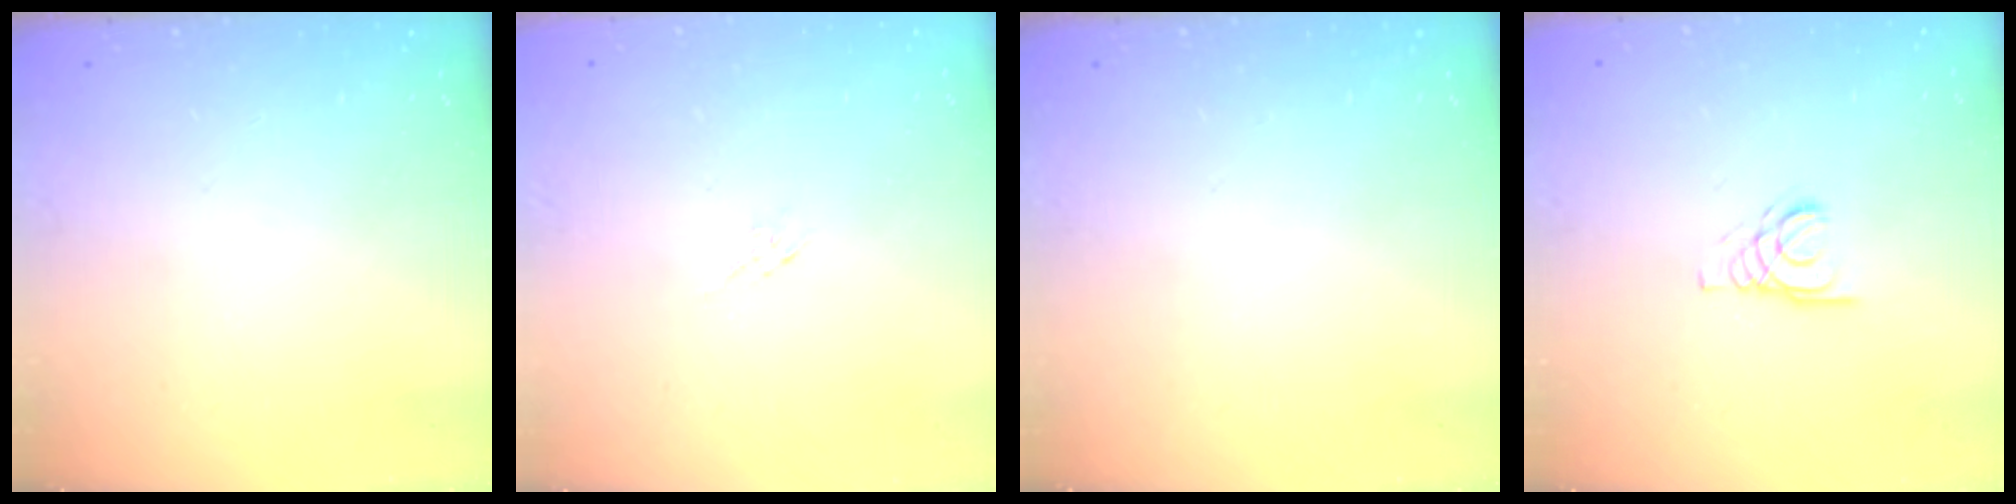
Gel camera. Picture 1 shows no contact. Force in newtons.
{"total": 3.1, "press": 3.0, "slide": 0.7}
{"total": 0.0}
{"total": 2.1, "press": 2.1, "slide": 0.2}